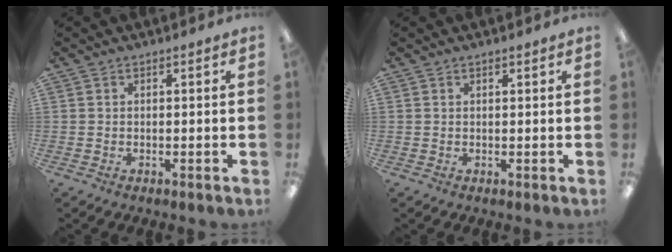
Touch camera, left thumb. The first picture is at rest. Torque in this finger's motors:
{"motor_torque": [0.03, 0.03, -0.23, 0.04, 0.05]}